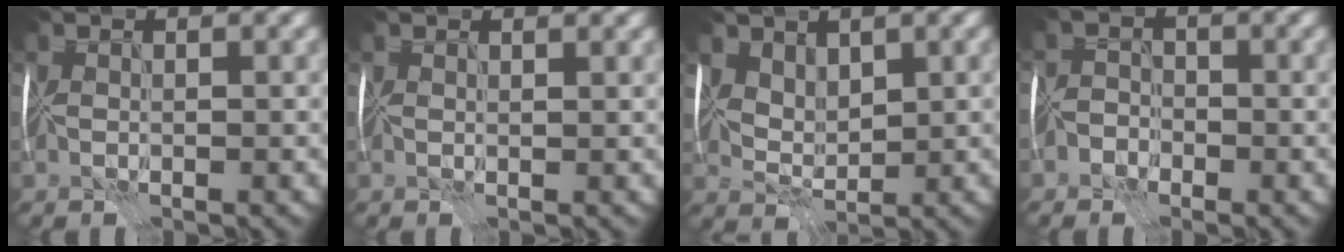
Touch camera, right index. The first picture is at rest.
{"total": 1.9, "force": [1.5, 0.9, 0.6], "torque": [-0.012, 0.009, 0.015]}
{"total": 3.2, "force": [2.2, 2.0, 1.2], "torque": [-0.031, -0.011, 0.055]}
{"total": 2.2, "force": [-2.1, 0.6, -0.5], "torque": [0.033, 0.009, -0.043]}